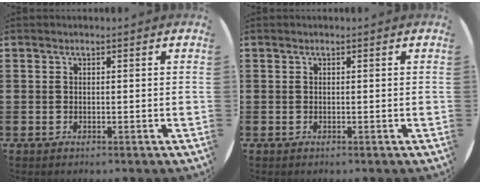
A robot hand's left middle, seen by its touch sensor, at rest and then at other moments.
{"total": 0.0}